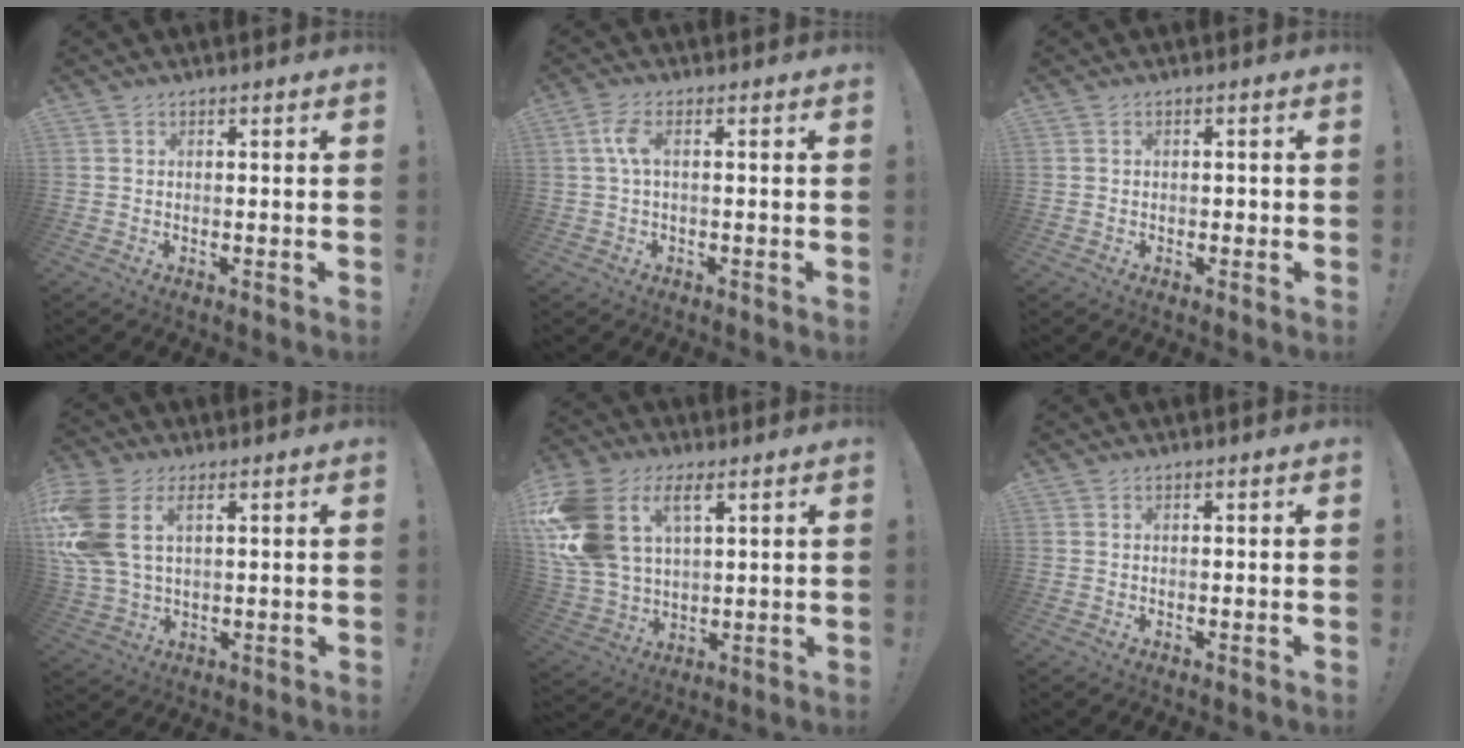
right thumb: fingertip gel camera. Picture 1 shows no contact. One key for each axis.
{"total": 4.6, "fx": 0.5, "fy": 1.3, "fz": 4.4, "tx": -0.093, "ty": 0.002, "tz": 0.007}
{"total": 1.2, "fx": -0.6, "fy": 0.9, "fz": 0.6, "tx": -0.011, "ty": 0.007, "tz": -0.012}
{"total": 13.2, "fx": 4.7, "fy": 8.1, "fz": 9.3, "tx": -0.211, "ty": -0.011, "tz": 0.089}
{"total": 17.4, "fx": 6.8, "fy": 11.6, "fz": 11.1, "tx": -0.227, "ty": -0.025, "tz": 0.128}
{"total": 0.0}